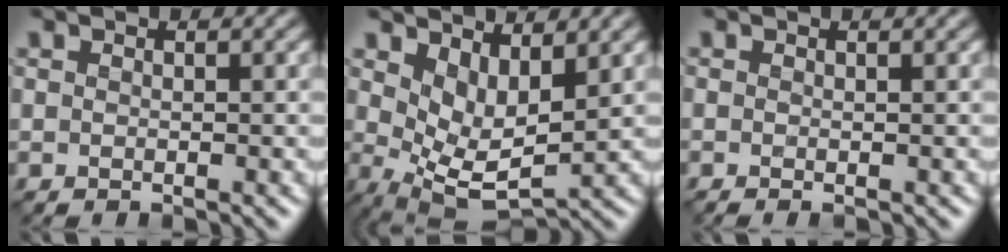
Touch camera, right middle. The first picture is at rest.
{"total": 5.2, "force": [1.7, 2.6, 4.2], "torque": [-0.087, -0.021, 0.038]}
{"total": 1.6, "force": [-0.1, 0.5, 1.5], "torque": [-0.016, -0.005, -0.001]}